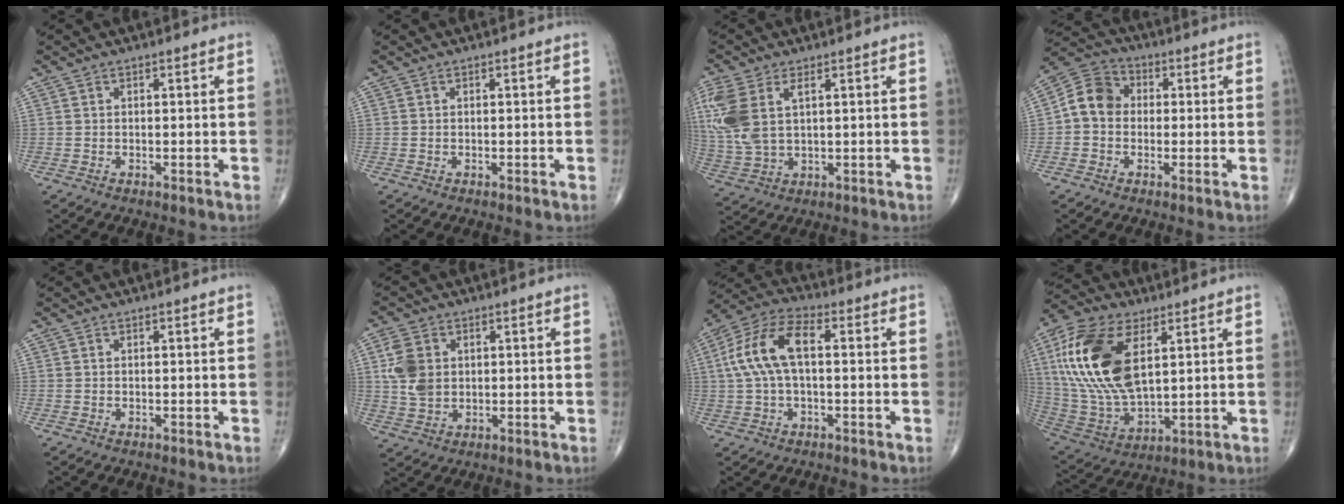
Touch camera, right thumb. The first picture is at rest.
{"total": 0.0}
{"total": 12.2, "force": [3.6, 6.6, 9.6], "torque": [-0.248, 0.004, 0.083]}
{"total": 7.9, "force": [-0.2, 6.6, 4.3], "torque": [-0.061, 0.027, -0.019]}
{"total": 0.0}
{"total": 7.4, "force": [1.4, 5.5, 4.8], "torque": [-0.091, -0.003, 0.031]}
{"total": 11.9, "force": [1.2, 5.8, 10.4], "torque": [-0.222, 0.038, 0.016]}
{"total": 22.3, "force": [6.4, 11.6, 18.0], "torque": [-0.373, -0.020, 0.121]}